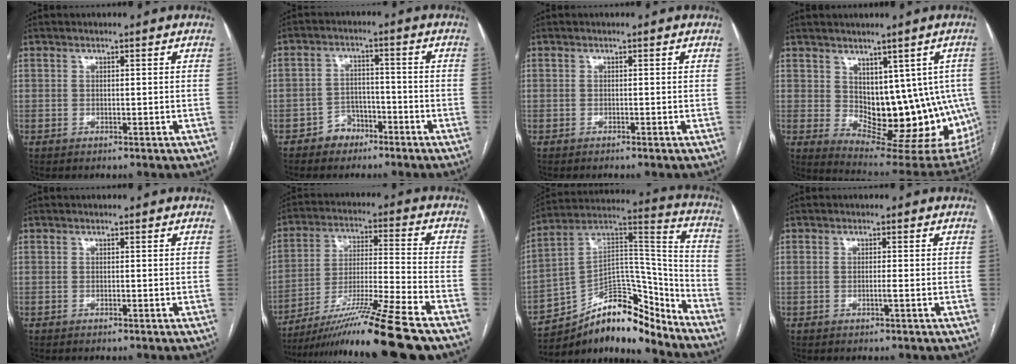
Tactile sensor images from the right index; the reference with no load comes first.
{"total": 4.4, "force": [-3.0, 3.1, 0.8], "torque": [-0.005, 0.015, -0.048]}
{"total": 0.0}
{"total": 17.2, "force": [-1.0, 8.8, 14.8], "torque": [-0.139, -0.001, 0.010]}
{"total": 0.0}
{"total": 18.8, "force": [-14.9, -1.8, 11.4], "torque": [-0.193, -0.029, -0.255]}
{"total": 19.4, "force": [-15.4, 6.7, 9.6], "torque": [-0.161, 0.062, -0.257]}
{"total": 1.0, "force": [-0.3, 0.0, 0.9], "torque": [-0.019, 0.001, -0.006]}